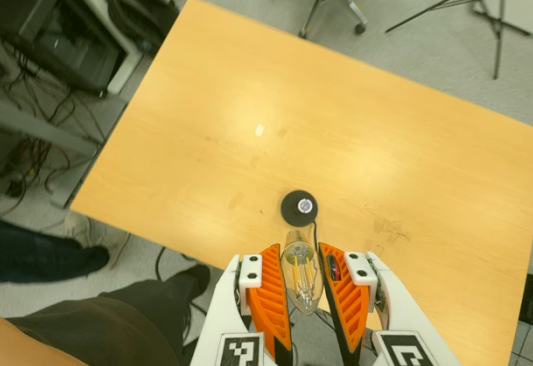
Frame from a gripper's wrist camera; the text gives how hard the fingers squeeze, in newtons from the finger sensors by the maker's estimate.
{"total": 12.7, "left": 13.0, "right": 12.5}